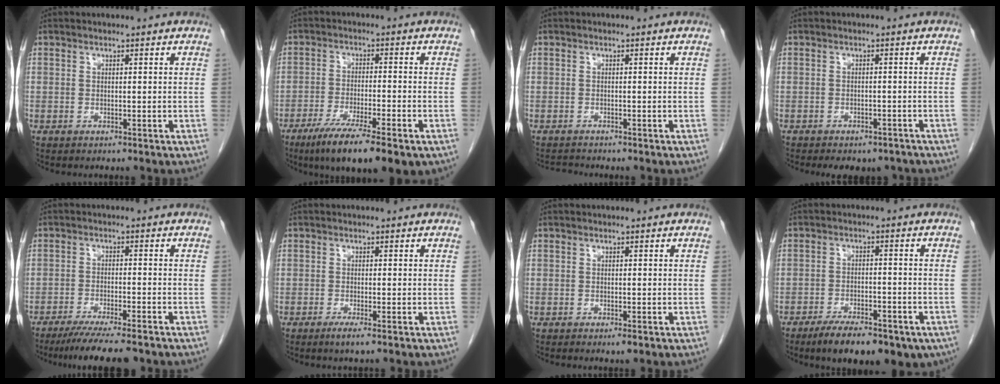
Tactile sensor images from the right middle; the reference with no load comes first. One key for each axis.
{"total": 12.4, "fx": -7.8, "fy": 1.9, "fz": 9.4, "tx": -0.144, "ty": -0.026, "tz": -0.122}
{"total": 1.2, "fx": -1.2, "fy": 0.0, "fz": -0.1, "tx": 0.001, "ty": -0.008, "tz": -0.018}
{"total": 7.5, "fx": -6.1, "fy": 3.5, "fz": 2.5, "tx": -0.027, "ty": 0.006, "tz": -0.069}
{"total": 9.6, "fx": -7.8, "fy": 0.7, "fz": 5.5, "tx": -0.078, "ty": -0.020, "tz": -0.120}
{"total": 1.8, "fx": -1.0, "fy": -0.1, "fz": 1.4, "tx": -0.027, "ty": -0.005, "tz": -0.019}
{"total": 0.9, "fx": -0.5, "fy": 0.2, "fz": 0.8, "tx": -0.010, "ty": -0.002, "tz": -0.004}
{"total": 12.0, "fx": -8.2, "fy": 4.3, "fz": 7.6, "tx": -0.096, "ty": -0.001, "tz": -0.118}